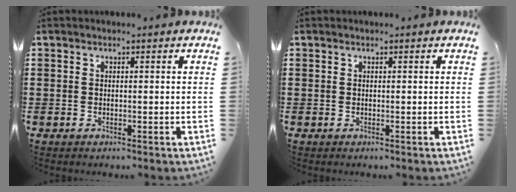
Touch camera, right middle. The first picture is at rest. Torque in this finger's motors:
{"motor_torque": [-0.06, 0.14, 0.17, -0.01]}